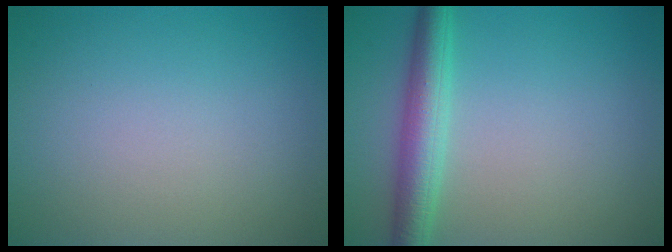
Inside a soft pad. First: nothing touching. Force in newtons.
{"total": 4.1, "press": 4.1, "slide": 0.0}